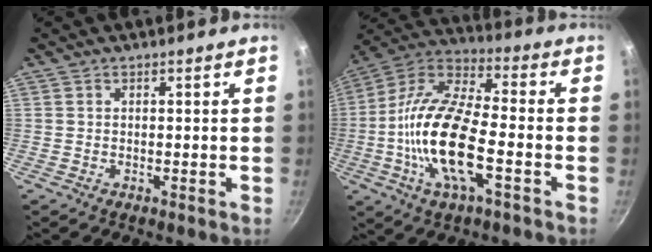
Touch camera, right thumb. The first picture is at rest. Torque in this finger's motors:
{"motor_torque": [1.42, 3.59, 2.28, -0.12, 0.50]}